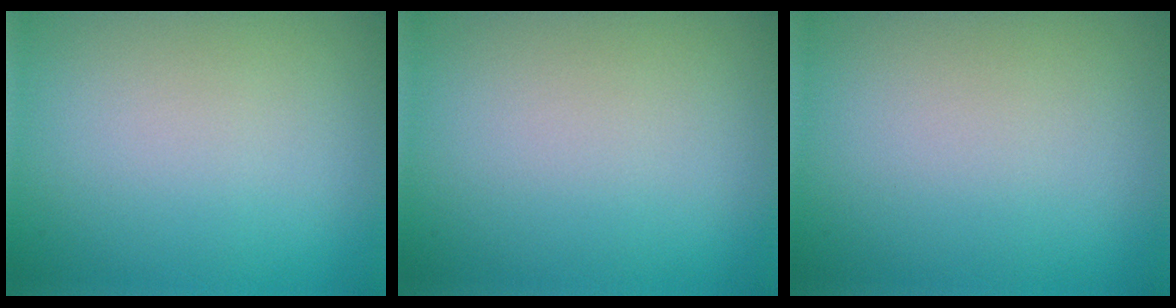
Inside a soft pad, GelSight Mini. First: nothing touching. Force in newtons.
{"total": 0.0}
{"total": 0.0}